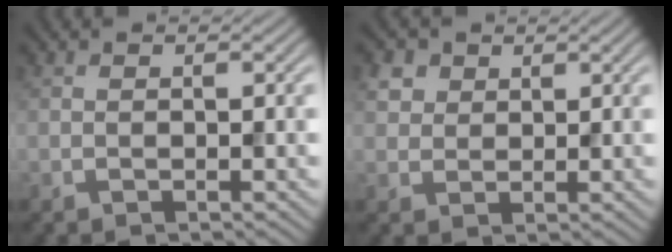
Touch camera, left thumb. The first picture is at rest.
{"total": 3.0, "force": [1.4, 2.4, 1.0], "torque": [-0.034, 0.000, 0.032]}